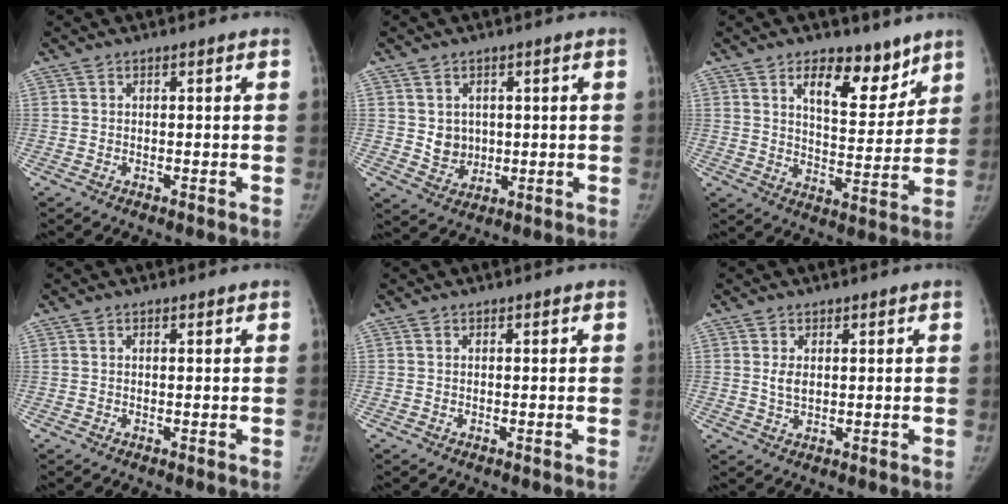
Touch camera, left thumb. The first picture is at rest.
{"total": 5.0, "force": [0.7, 4.4, 2.3], "torque": [-0.014, -0.008, 0.024]}
{"total": 11.3, "force": [7.3, 5.6, 6.5], "torque": [-0.063, -0.052, 0.119]}
{"total": 0.0}
{"total": 0.0}
{"total": 2.6, "force": [0.8, 1.7, 1.8], "torque": [-0.026, -0.008, 0.018]}